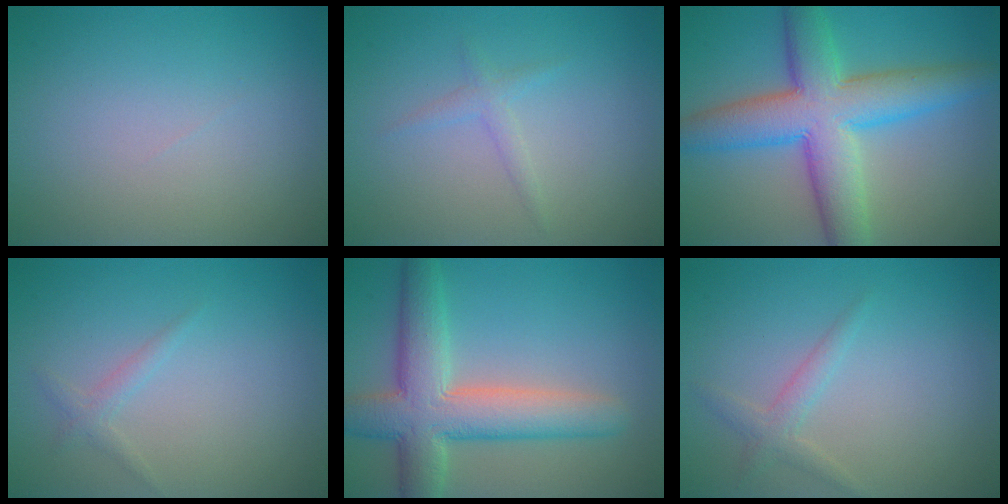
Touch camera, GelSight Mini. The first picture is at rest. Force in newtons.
{"total": 1.2, "press": 1.2, "slide": 0.0}
{"total": 9.3, "press": 9.3, "slide": 0.1}
{"total": 1.1, "press": 1.1, "slide": 0.1}
{"total": 7.8, "press": 7.8, "slide": 0.2}
{"total": 1.6, "press": 1.6, "slide": 0.0}